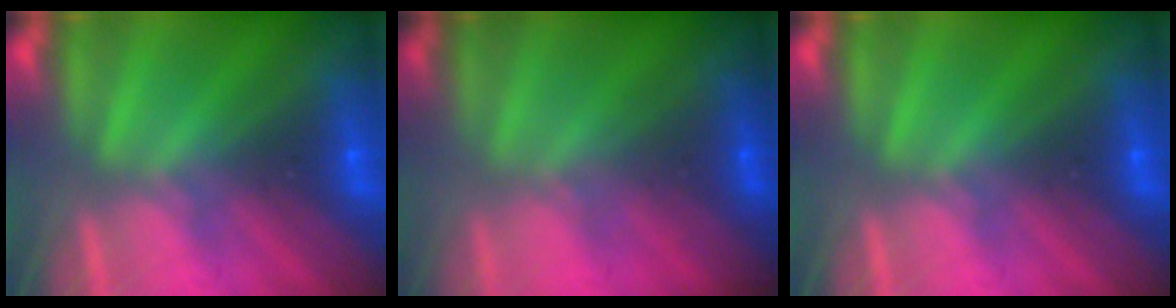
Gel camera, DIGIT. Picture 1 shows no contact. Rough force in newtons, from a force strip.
{"total": 1.1}
{"total": 0.0}